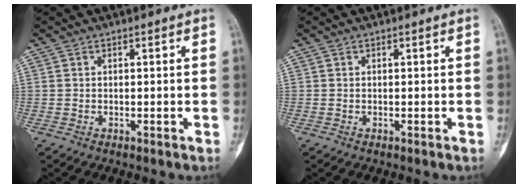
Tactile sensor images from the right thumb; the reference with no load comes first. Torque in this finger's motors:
{"motor_torque": [0.13, 0.08, -0.05, 0.01, 0.01]}